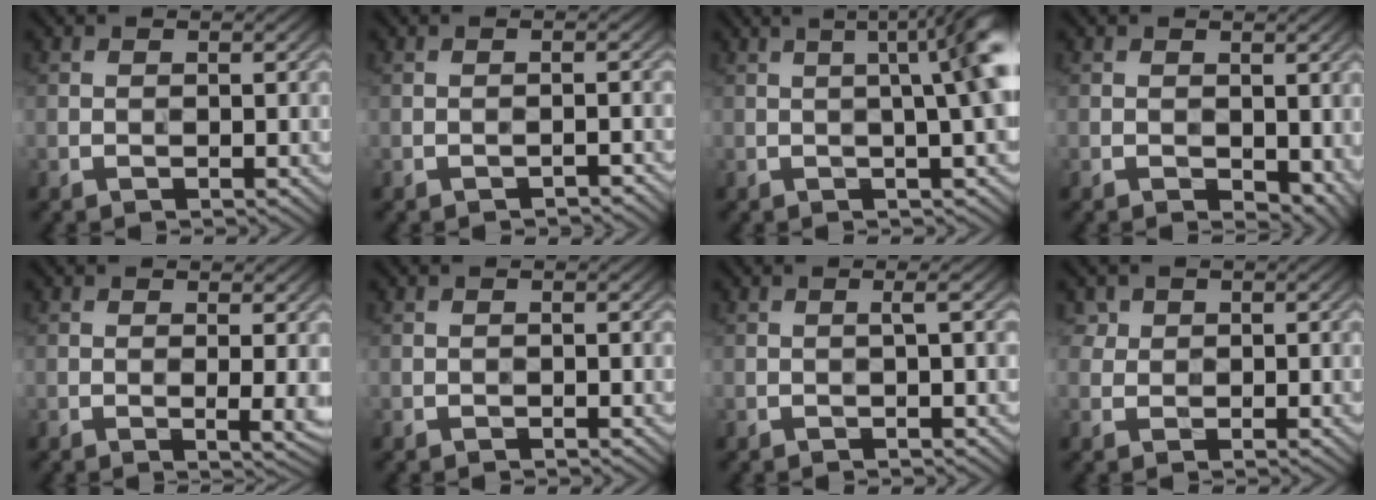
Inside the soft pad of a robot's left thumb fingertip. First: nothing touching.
{"total": 1.0, "force": [-0.9, 0.0, 0.4], "torque": [-0.007, 0.006, -0.014]}
{"total": 8.8, "force": [1.5, 2.2, 8.4], "torque": [-0.064, 0.051, 0.001]}
{"total": 2.5, "force": [0.2, 1.6, 2.0], "torque": [-0.034, -0.007, 0.006]}
{"total": 2.3, "force": [0.5, 0.1, 2.3], "torque": [-0.042, -0.001, 0.008]}
{"total": 0.0}
{"total": 1.1, "force": [0.1, -0.2, 1.1], "torque": [-0.016, 0.012, -0.002]}
{"total": 2.5, "force": [1.3, 2.0, 0.6], "torque": [-0.025, 0.001, 0.028]}